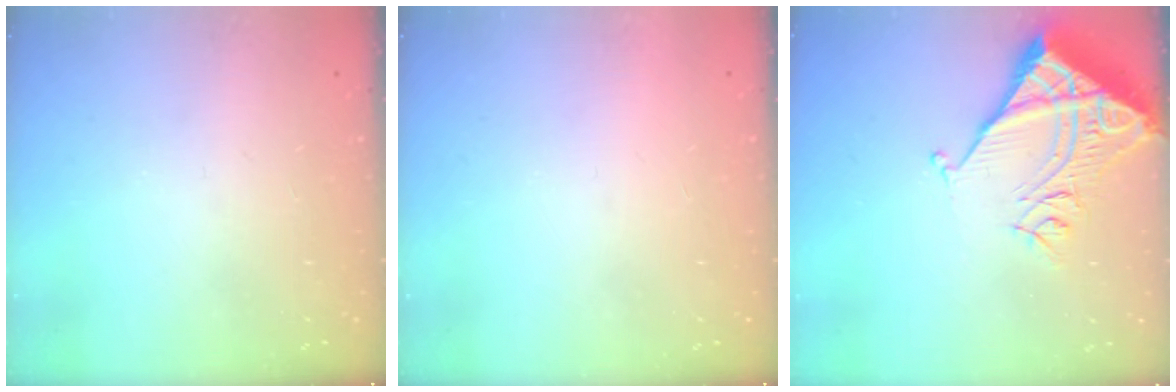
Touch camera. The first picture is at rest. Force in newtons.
{"total": 1.6, "press": 1.6, "slide": 0.1}
{"total": 9.6, "press": 9.5, "slide": 1.1}